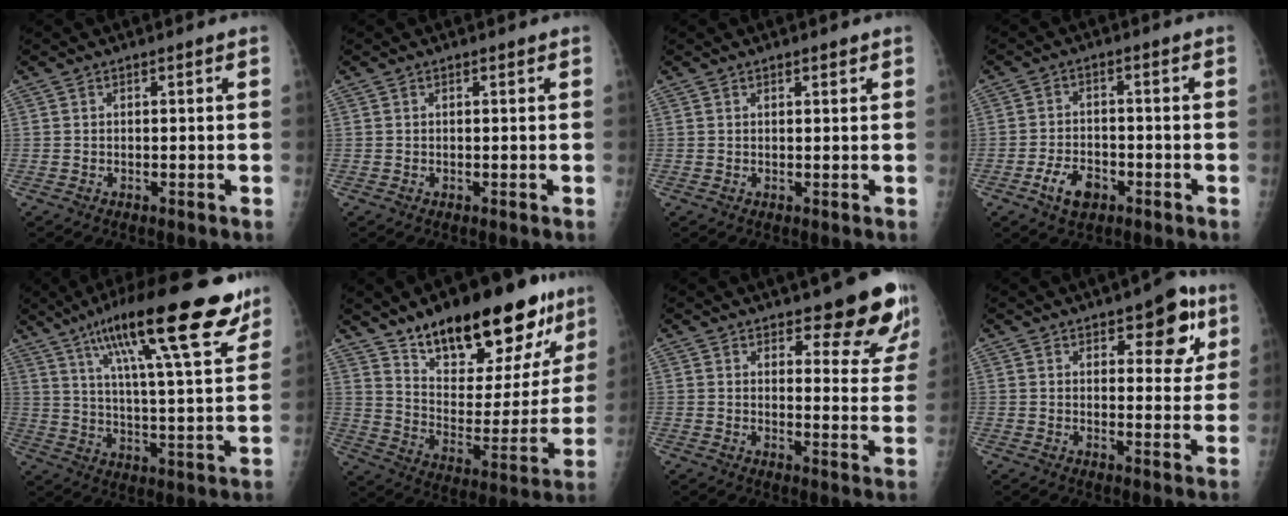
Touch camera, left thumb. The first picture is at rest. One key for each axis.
{"total": 0.0}
{"total": 1.0, "fx": 0.8, "fy": 0.3, "fz": 0.6, "tx": -0.008, "ty": -0.004, "tz": 0.011}
{"total": 5.9, "fx": -3.0, "fy": 3.7, "fz": 3.6, "tx": -0.056, "ty": 0.017, "tz": -0.050}
{"total": 24.3, "fx": 15.4, "fy": 4.7, "fz": 18.2, "tx": -0.272, "ty": -0.043, "tz": 0.244}
{"total": 26.6, "fx": 17.9, "fy": 10.7, "fz": 16.5, "tx": -0.201, "ty": -0.075, "tz": 0.279}
{"total": 12.2, "fx": 9.0, "fy": 3.9, "fz": 7.2, "tx": -0.043, "ty": -0.059, "tz": 0.105}
{"total": 9.8, "fx": 5.0, "fy": 4.5, "fz": 7.1, "tx": -0.053, "ty": -0.018, "tz": 0.061}